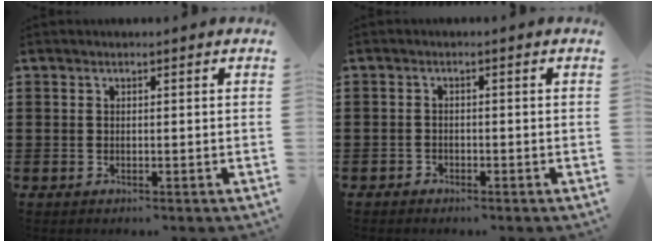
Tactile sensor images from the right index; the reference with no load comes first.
{"total": 1.2, "force": [-1.0, 0.6, 0.1], "torque": [-0.005, 0.002, -0.022]}